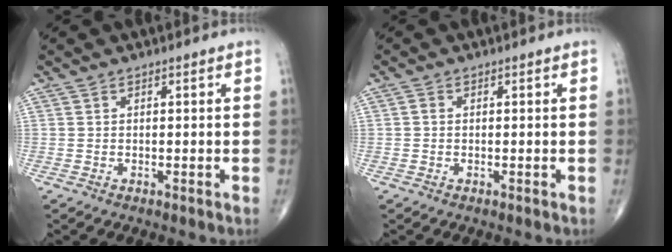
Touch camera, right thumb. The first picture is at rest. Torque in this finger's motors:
{"motor_torque": [-0.08, -0.07, -0.04, 0.05, 0.00]}